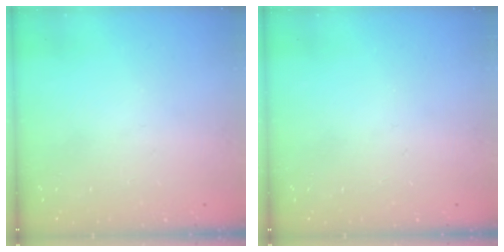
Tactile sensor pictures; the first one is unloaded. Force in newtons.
{"total": 0.0}